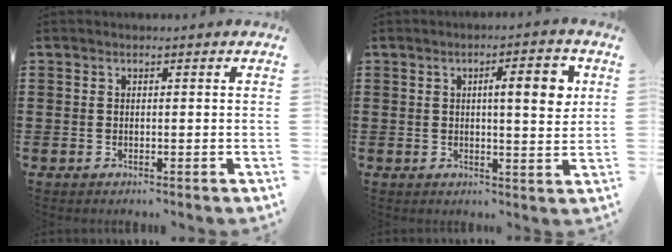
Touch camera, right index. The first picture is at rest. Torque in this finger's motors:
{"motor_torque": [0.44, -0.12, 0.22, 0.05]}